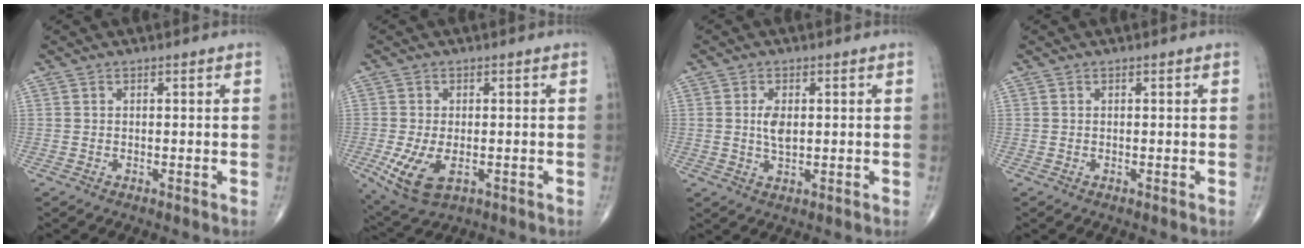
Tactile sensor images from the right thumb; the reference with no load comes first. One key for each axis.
{"total": 8.4, "fx": -2.3, "fy": 4.4, "fz": 6.7, "tx": -0.138, "ty": -0.012, "tz": -0.031}
{"total": 3.9, "fx": 0.5, "fy": 1.9, "fz": 3.3, "tx": -0.062, "ty": -0.007, "tz": 0.011}
{"total": 0.0}